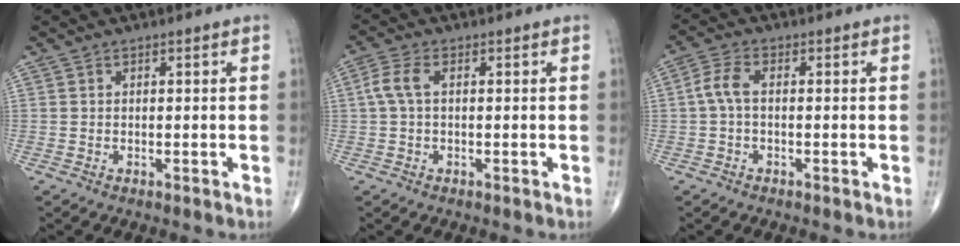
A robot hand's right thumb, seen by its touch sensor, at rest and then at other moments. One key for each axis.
{"total": 3.9, "fx": 0.4, "fy": 1.8, "fz": 3.4, "tx": -0.092, "ty": 0.010, "tz": 0.005}
{"total": 3.9, "fx": -0.3, "fy": 1.7, "fz": 3.5, "tx": -0.084, "ty": 0.010, "tz": -0.012}